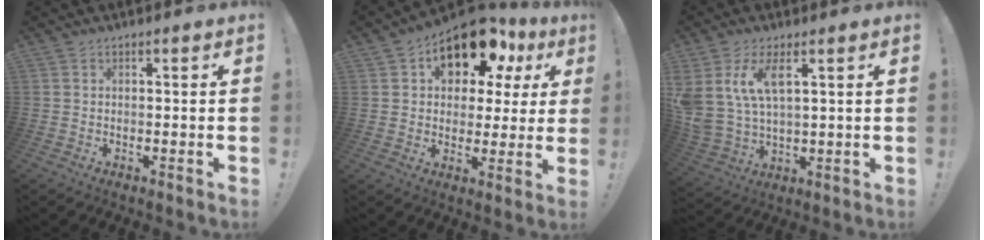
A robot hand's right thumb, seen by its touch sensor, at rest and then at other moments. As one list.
[{"total": 14.5, "force": [8.5, 8.1, 8.4], "torque": [-0.121, -0.056, 0.145]}, {"total": 10.8, "force": [5.3, 5.3, 7.8], "torque": [-0.171, -0.020, 0.099]}]